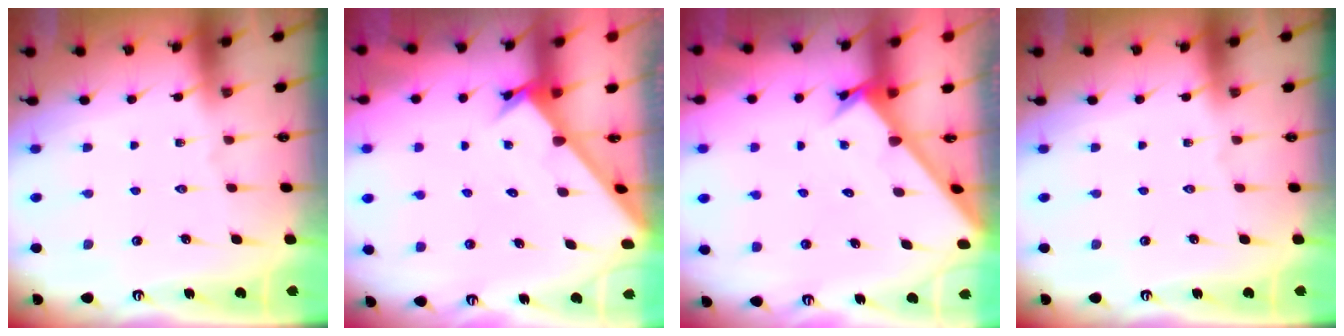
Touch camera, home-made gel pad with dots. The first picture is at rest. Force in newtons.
{"total": 2.4, "press": 2.4, "slide": 0.1}
{"total": 2.4, "press": 2.4, "slide": 0.2}
{"total": 0.0}